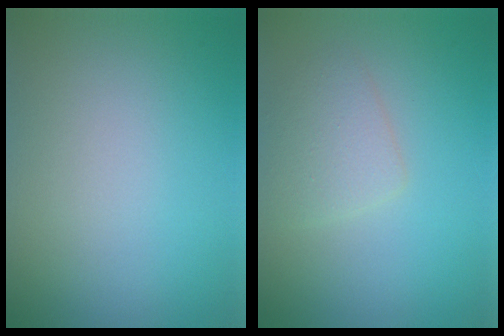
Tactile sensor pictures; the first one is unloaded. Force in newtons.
{"total": 2.2, "press": 2.2, "slide": 0.1}